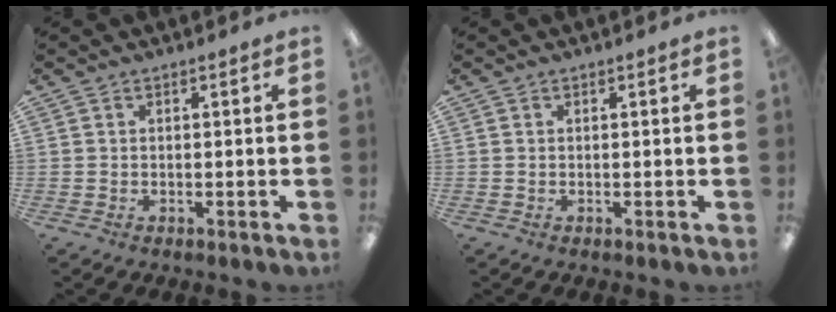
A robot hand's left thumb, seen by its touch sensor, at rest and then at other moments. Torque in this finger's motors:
{"motor_torque": [-0.08, -0.01, 0.00, 0.00, 0.00]}